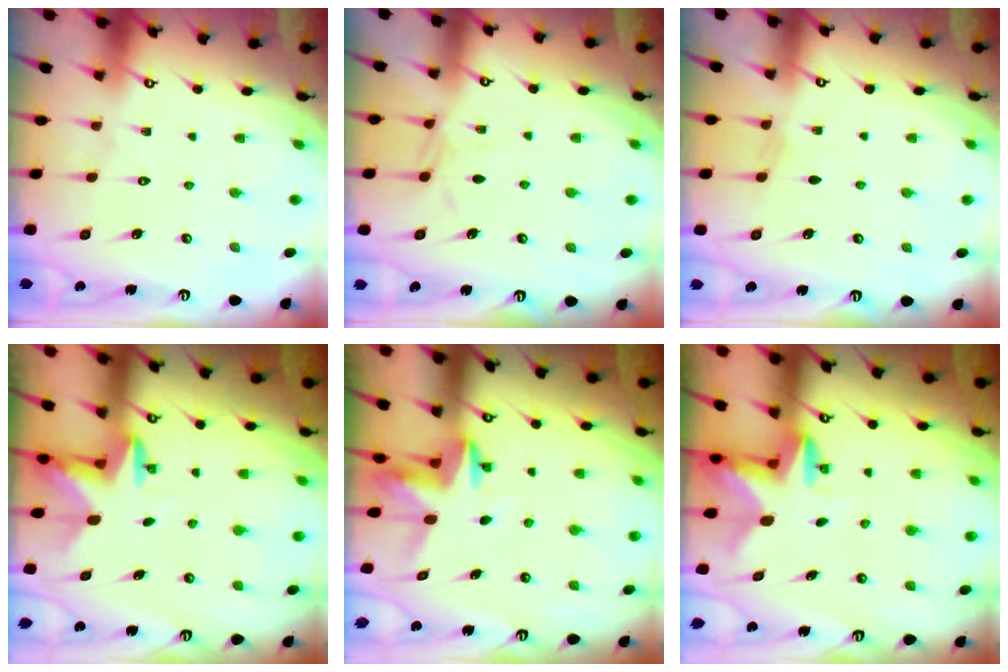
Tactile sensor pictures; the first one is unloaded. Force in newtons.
{"total": 5.3, "press": 5.2, "slide": 0.5}
{"total": 2.9, "press": 2.9, "slide": 0.4}
{"total": 3.3, "press": 3.2, "slide": 0.8}
{"total": 3.9, "press": 3.8, "slide": 0.4}
{"total": 2.5, "press": 2.5, "slide": 0.5}